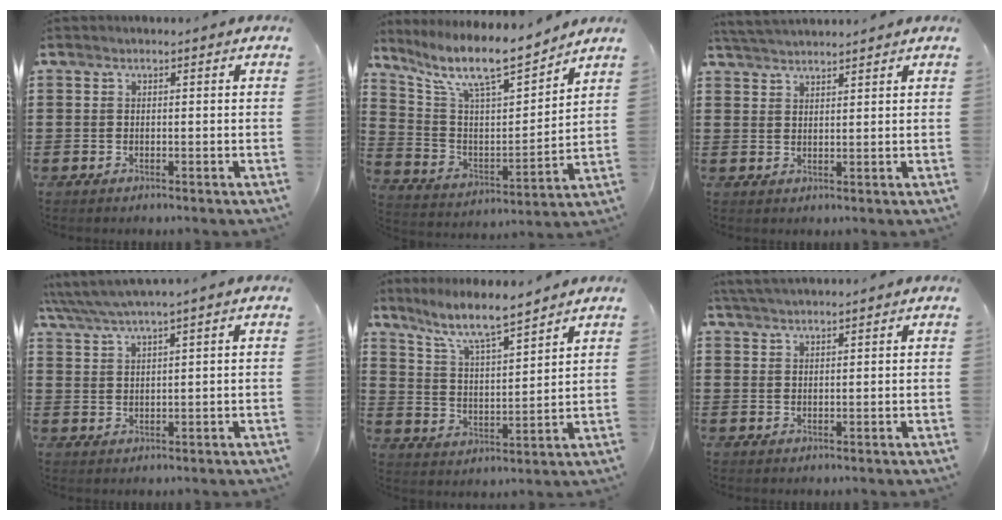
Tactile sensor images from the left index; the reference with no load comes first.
{"total": 10.3, "force": [8.5, 1.9, 5.5], "torque": [-0.135, -0.053, 0.142]}
{"total": 2.6, "force": [2.6, -0.2, 0.3], "torque": [-0.014, -0.003, 0.050]}
{"total": 3.0, "force": [2.4, -0.3, 1.9], "torque": [-0.044, -0.006, 0.041]}
{"total": 7.1, "force": [6.2, 0.4, 3.5], "torque": [-0.092, -0.033, 0.105]}
{"total": 2.2, "force": [2.1, -0.1, 0.6], "torque": [-0.018, 0.000, 0.041]}